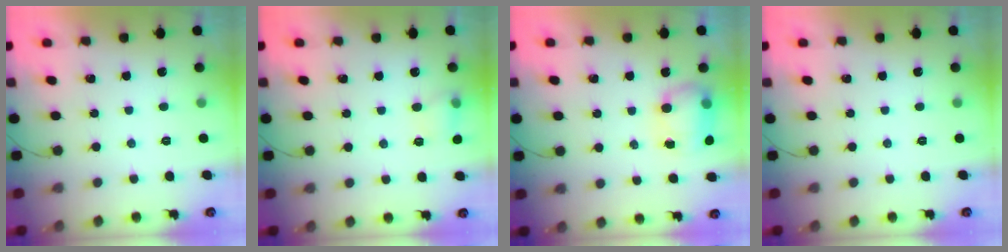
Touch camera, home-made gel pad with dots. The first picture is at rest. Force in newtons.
{"total": 6.1, "press": 5.9, "slide": 1.6}
{"total": 7.8, "press": 7.8, "slide": 0.6}
{"total": 0.0}